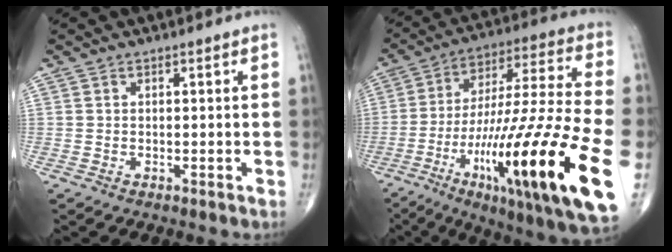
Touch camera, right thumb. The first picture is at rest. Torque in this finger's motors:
{"motor_torque": [2.33, 2.67, 1.07, 0.21, 0.77]}